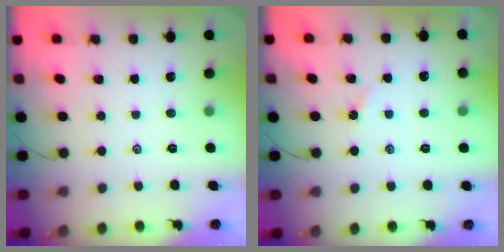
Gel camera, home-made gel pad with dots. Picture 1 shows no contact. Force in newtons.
{"total": 1.5, "press": 1.5, "slide": 0.3}